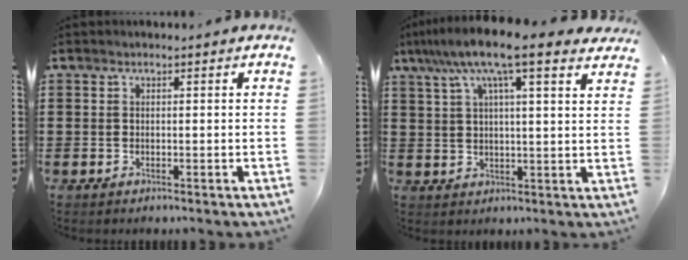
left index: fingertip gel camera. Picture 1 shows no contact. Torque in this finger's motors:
{"motor_torque": [2.14, 0.00, 1.05, 0.21]}